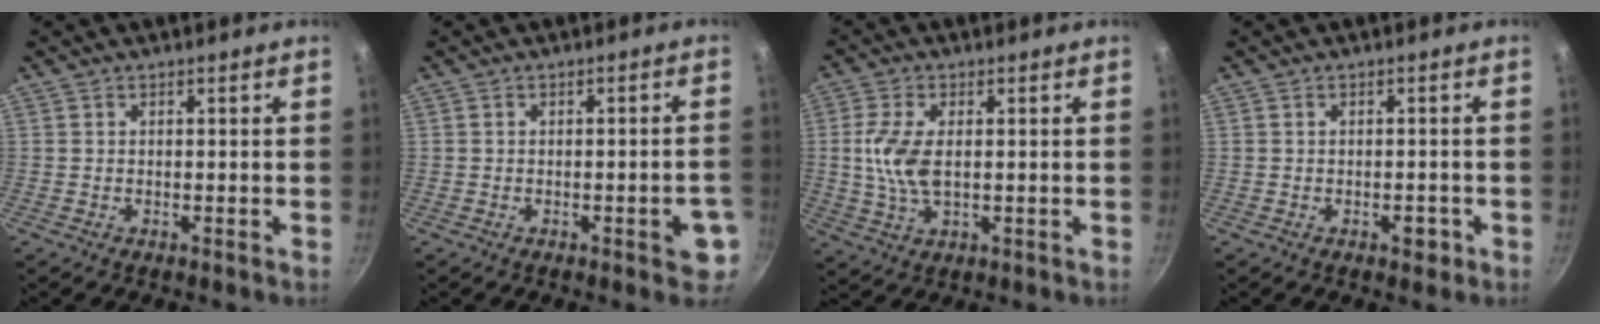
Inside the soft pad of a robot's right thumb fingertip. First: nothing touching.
{"total": 5.1, "force": [-1.9, 1.7, 4.4], "torque": [-0.039, 0.012, -0.022]}
{"total": 8.0, "force": [0.5, 4.2, 6.8], "torque": [-0.140, -0.001, 0.007]}
{"total": 2.1, "force": [-1.1, 1.2, 1.4], "torque": [-0.008, 0.013, -0.010]}